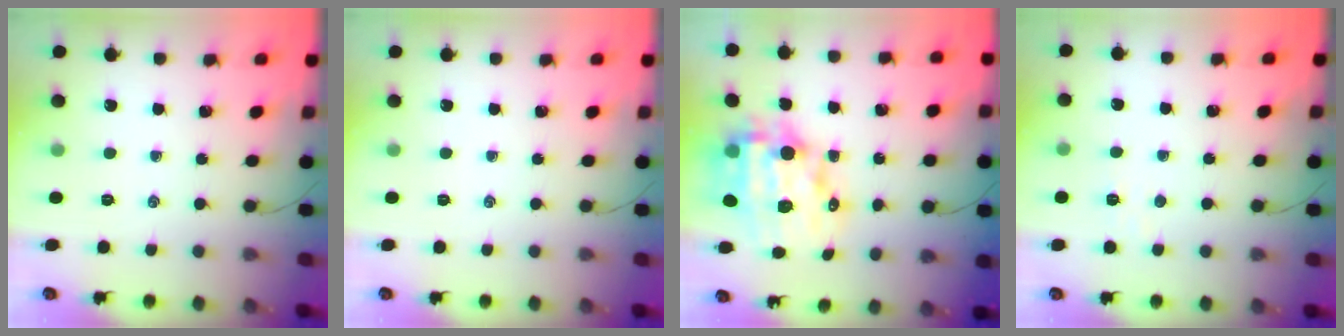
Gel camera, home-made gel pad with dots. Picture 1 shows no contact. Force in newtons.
{"total": 0.0}
{"total": 15.6, "press": 15.1, "slide": 3.7}
{"total": 2.4, "press": 2.3, "slide": 0.6}